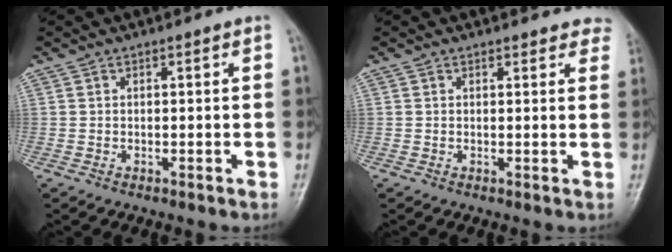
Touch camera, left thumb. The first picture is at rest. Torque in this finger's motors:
{"motor_torque": [-0.06, 0.02, -0.15, -0.28, 0.03]}